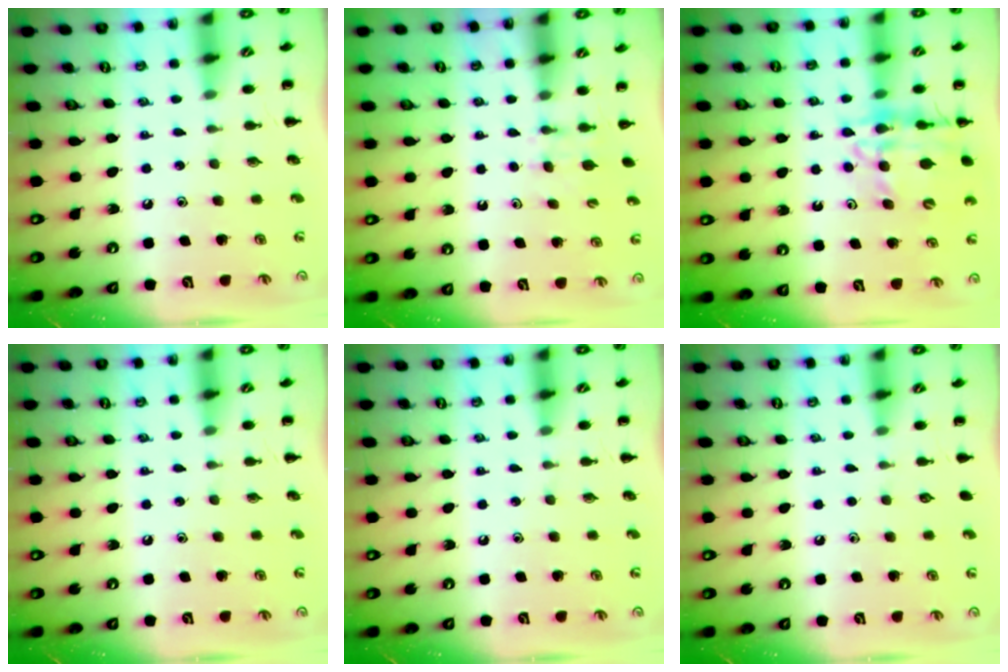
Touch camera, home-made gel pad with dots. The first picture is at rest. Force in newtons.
{"total": 4.1, "press": 3.9, "slide": 1.3}
{"total": 13.9, "press": 13.5, "slide": 3.3}
{"total": 0.0}
{"total": 0.0}
{"total": 0.0}